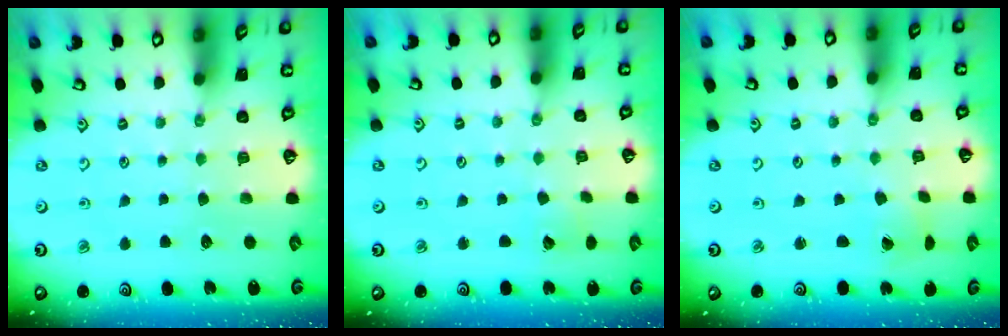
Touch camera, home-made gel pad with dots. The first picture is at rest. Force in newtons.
{"total": 3.2, "press": 3.2, "slide": 0.4}
{"total": 1.2, "press": 1.2, "slide": 0.2}